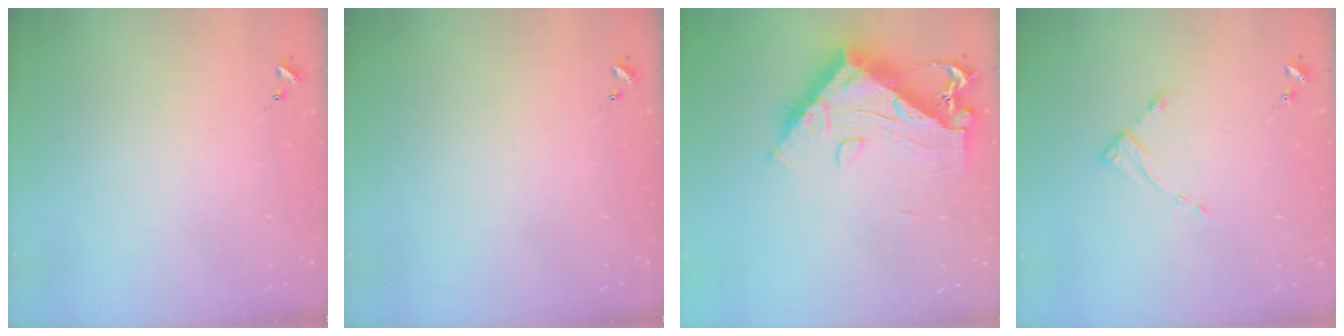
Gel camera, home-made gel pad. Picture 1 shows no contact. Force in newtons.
{"total": 0.0}
{"total": 16.3, "press": 16.2, "slide": 1.6}
{"total": 4.7, "press": 4.7, "slide": 0.6}